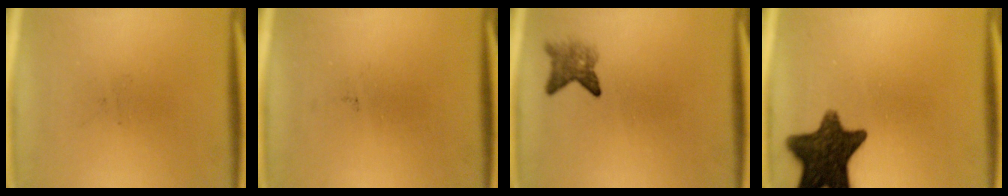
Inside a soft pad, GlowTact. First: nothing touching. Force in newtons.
{"total": 0.0}
{"total": 2.8}
{"total": 13.1}